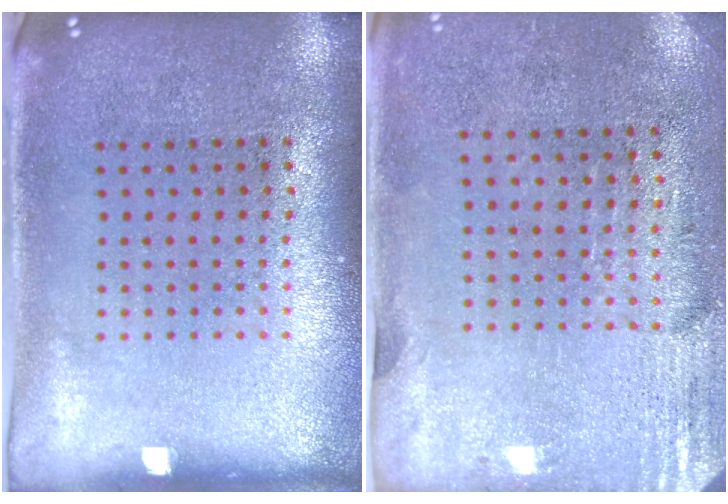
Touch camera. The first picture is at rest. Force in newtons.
{"total": 2.8, "press": 2.5, "slide": 1.4}